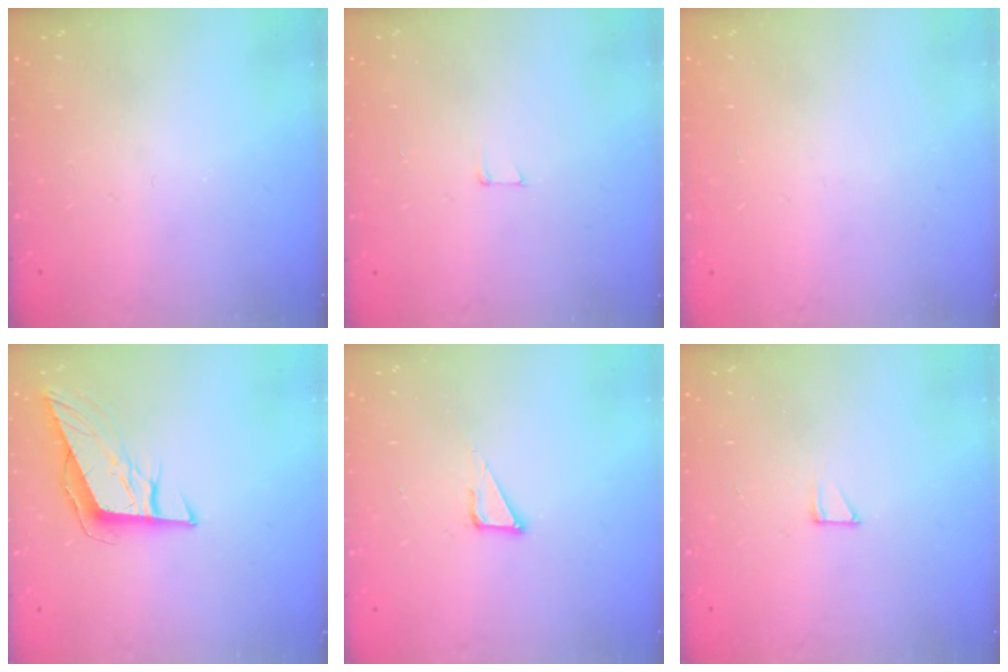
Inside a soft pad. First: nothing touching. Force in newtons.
{"total": 2.9, "press": 2.9, "slide": 0.2}
{"total": 0.9, "press": 0.9, "slide": 0.0}
{"total": 10.2, "press": 9.6, "slide": 3.5}
{"total": 4.8, "press": 4.8, "slide": 0.4}
{"total": 3.6, "press": 3.6, "slide": 0.3}